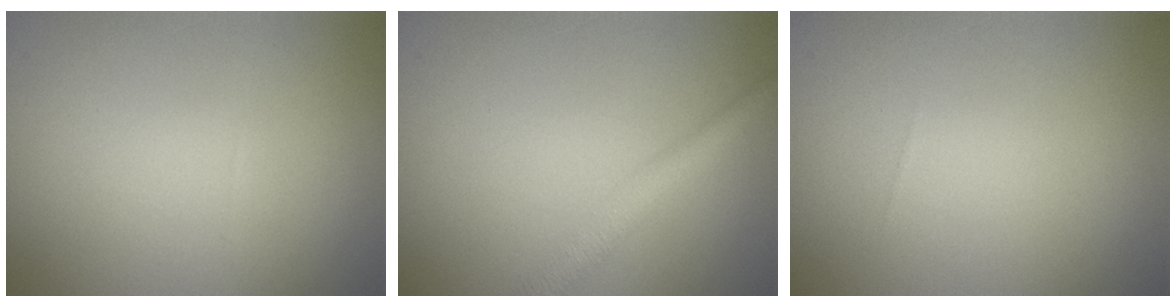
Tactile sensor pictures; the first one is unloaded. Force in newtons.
{"total": 2.7, "press": 2.7, "slide": 0.1}
{"total": 0.0}